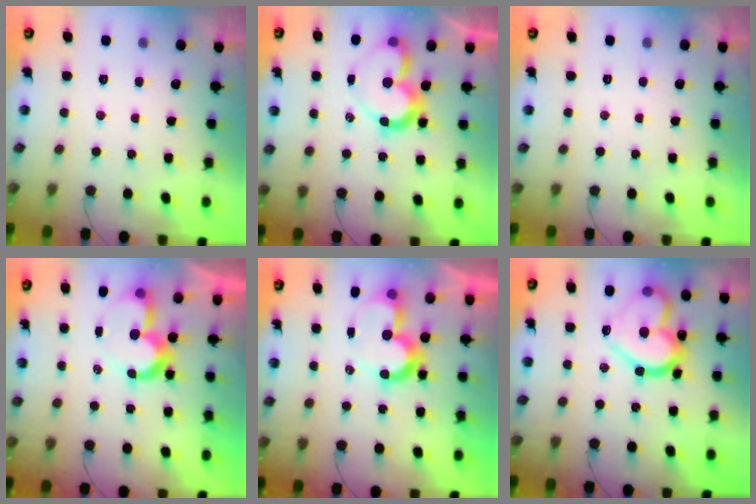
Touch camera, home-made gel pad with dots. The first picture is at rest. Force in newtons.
{"total": 10.9, "press": 10.9, "slide": 1.0}
{"total": 1.8, "press": 1.7, "slide": 0.1}
{"total": 8.4, "press": 8.4, "slide": 0.6}
{"total": 10.3, "press": 10.3, "slide": 0.6}
{"total": 20.7, "press": 20.7, "slide": 1.3}